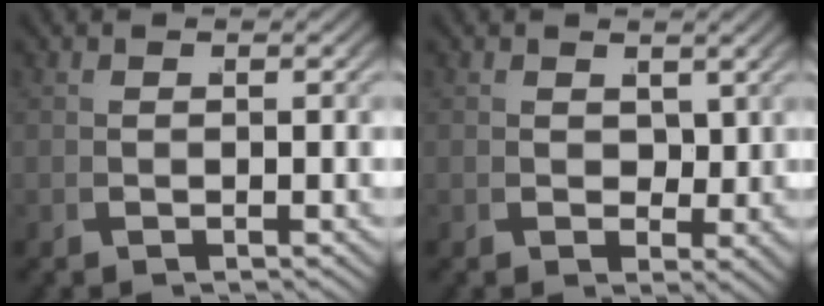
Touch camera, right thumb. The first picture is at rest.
{"total": 1.9, "force": [0.7, 1.3, 1.2], "torque": [-0.013, -0.007, 0.020]}